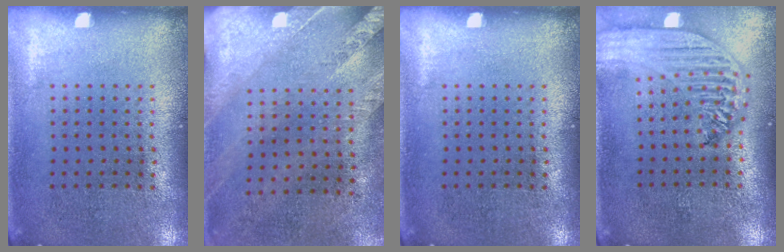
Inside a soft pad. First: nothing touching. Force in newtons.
{"total": 2.6, "press": 2.1, "slide": 1.6}
{"total": 0.0}
{"total": 2.8, "press": 2.3, "slide": 1.6}